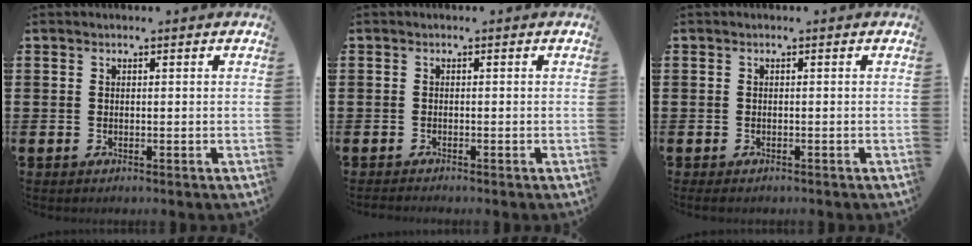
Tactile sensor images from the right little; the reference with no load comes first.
{"total": 0.5, "force": [-0.5, 0.0, 0.0], "torque": [-0.001, -0.003, -0.010]}
{"total": 0.5, "force": [-0.3, 0.2, 0.3], "torque": [-0.008, 0.001, -0.007]}